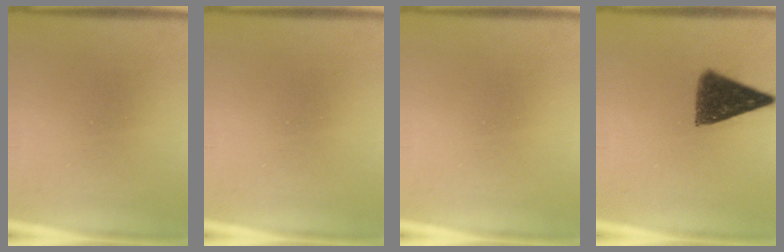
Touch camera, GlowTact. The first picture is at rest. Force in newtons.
{"total": 0.0}
{"total": 0.0}
{"total": 9.9}